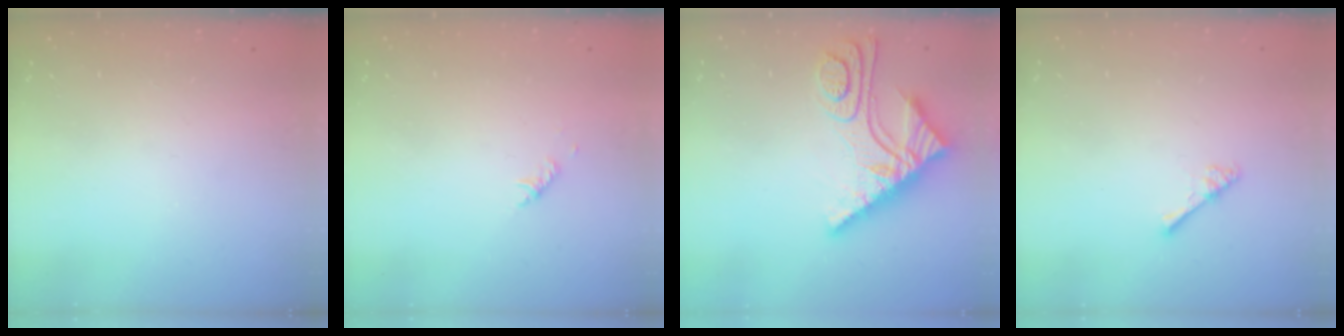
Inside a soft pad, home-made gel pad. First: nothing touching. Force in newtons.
{"total": 2.8, "press": 2.7, "slide": 0.6}
{"total": 11.6, "press": 11.6, "slide": 1.1}
{"total": 2.4, "press": 2.4, "slide": 0.4}